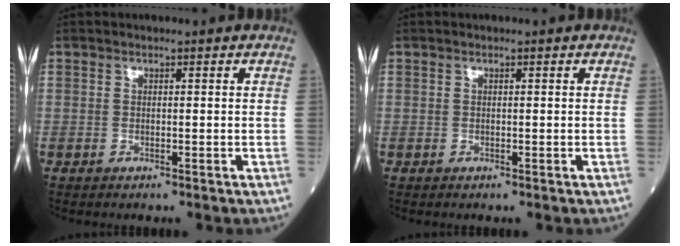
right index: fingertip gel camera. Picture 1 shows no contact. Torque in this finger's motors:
{"motor_torque": [-0.01, 0.03, -0.05, -0.01]}